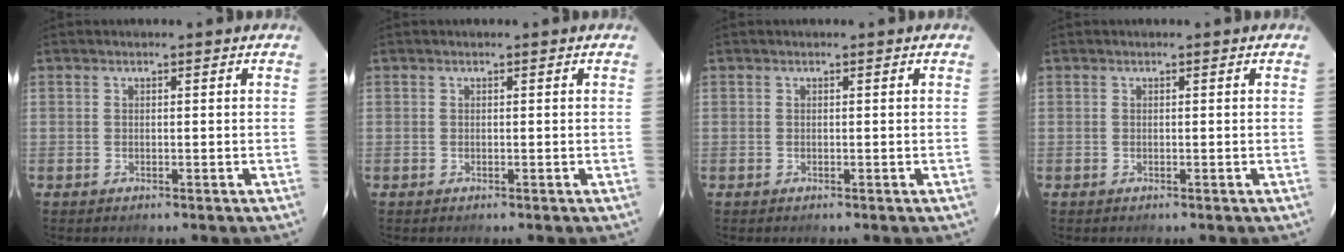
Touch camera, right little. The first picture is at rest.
{"total": 0.0}
{"total": 0.0}
{"total": 0.0}